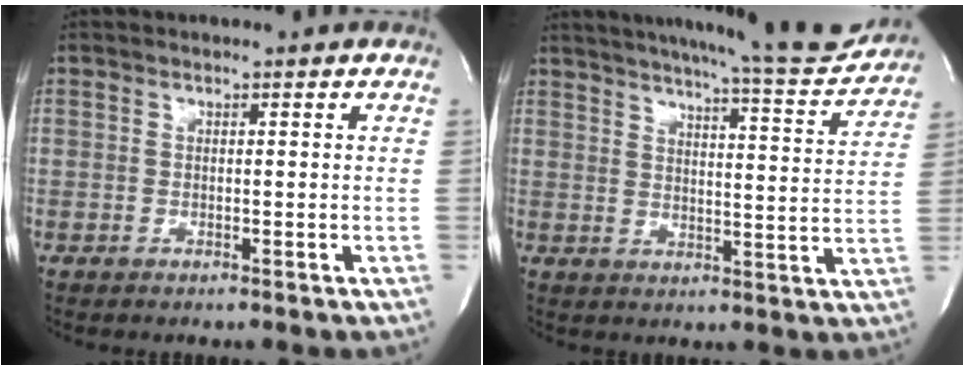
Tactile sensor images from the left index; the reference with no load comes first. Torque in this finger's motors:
{"motor_torque": [0.82, -0.79, 0.16, 0.09]}